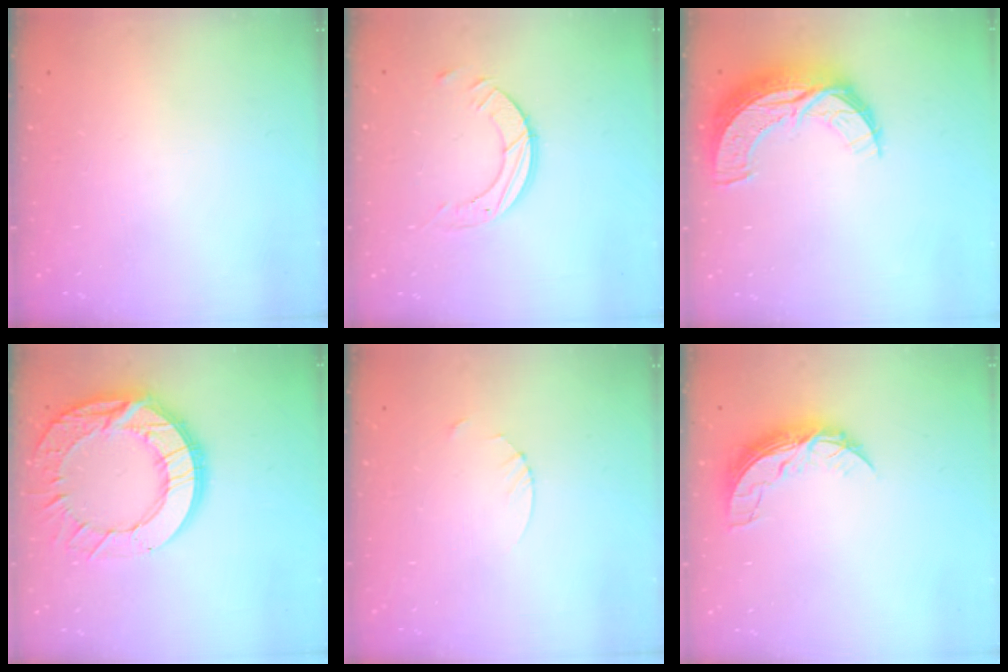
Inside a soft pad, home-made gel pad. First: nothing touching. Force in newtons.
{"total": 7.1, "press": 7.1, "slide": 0.7}
{"total": 12.8, "press": 12.7, "slide": 1.0}
{"total": 22.1, "press": 22.0, "slide": 2.0}
{"total": 2.7, "press": 2.7, "slide": 0.3}
{"total": 8.0, "press": 8.0, "slide": 0.5}